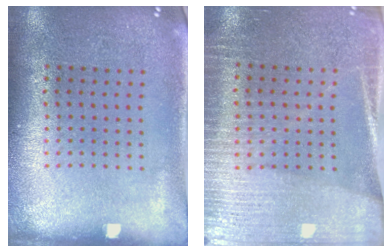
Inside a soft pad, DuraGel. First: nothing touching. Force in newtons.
{"total": 3.3, "press": 2.9, "slide": 1.4}